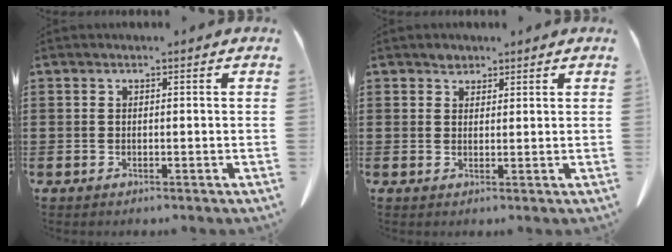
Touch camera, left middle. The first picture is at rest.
{"total": 1.6, "force": [1.3, 0.9, 0.2], "torque": [0.001, 0.000, 0.024]}